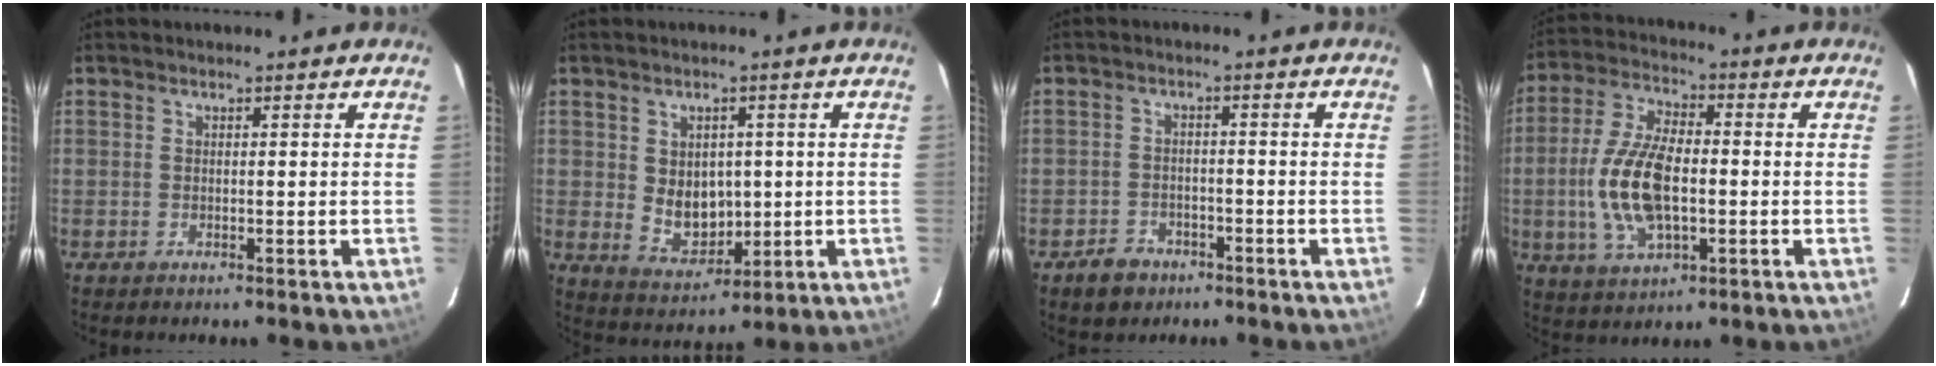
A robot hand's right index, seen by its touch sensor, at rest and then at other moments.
{"total": 7.6, "force": [0.4, 6.1, 4.6], "torque": [-0.081, -0.005, 0.029]}
{"total": 5.0, "force": [-3.3, 3.6, 1.2], "torque": [-0.040, 0.013, -0.048]}
{"total": 13.9, "force": [-1.9, 6.7, 12.0], "torque": [-0.251, 0.004, -0.033]}